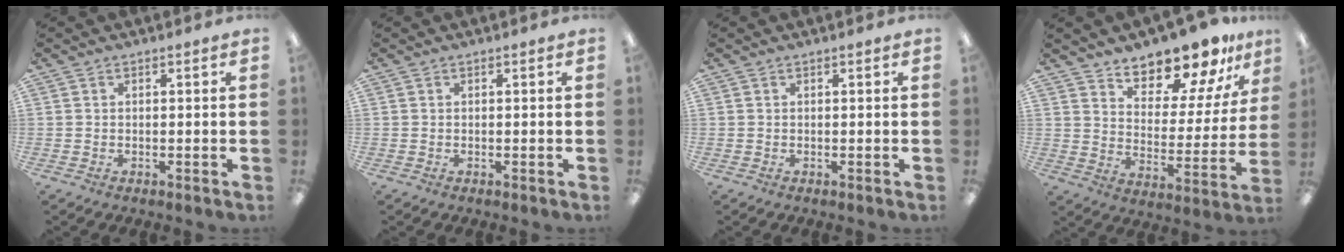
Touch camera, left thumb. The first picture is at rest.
{"total": 0.0}
{"total": 0.0}
{"total": 14.1, "force": [13.0, 3.9, 4.0], "torque": [-0.069, -0.107, 0.232]}